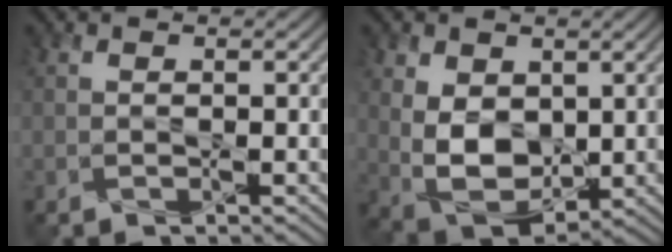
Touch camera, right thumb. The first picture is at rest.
{"total": 8.0, "force": [1.4, 5.6, 5.6], "torque": [-0.136, -0.009, 0.030]}